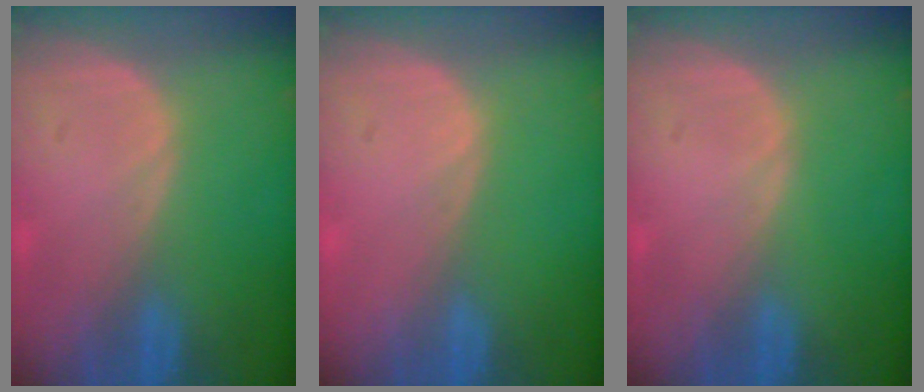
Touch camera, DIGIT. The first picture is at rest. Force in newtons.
{"total": 0.0}
{"total": 0.0}